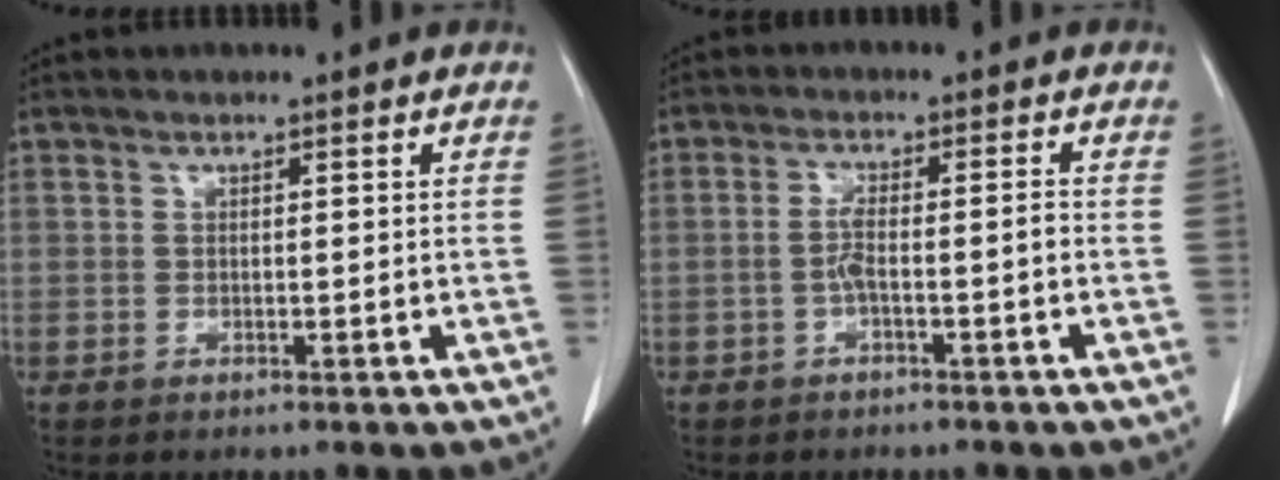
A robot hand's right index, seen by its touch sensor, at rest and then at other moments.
{"total": 3.4, "force": [-1.2, 0.4, 3.1], "torque": [-0.057, 0.008, -0.021]}